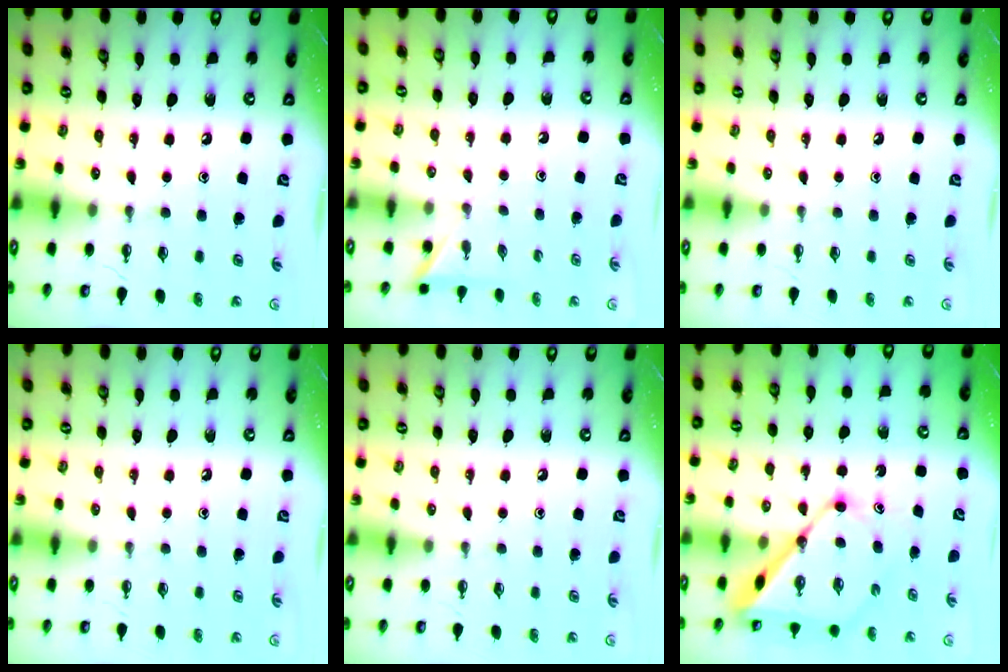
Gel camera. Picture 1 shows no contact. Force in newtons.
{"total": 2.3, "press": 2.3, "slide": 0.2}
{"total": 0.0}
{"total": 0.0}
{"total": 0.0}
{"total": 12.2, "press": 12.1, "slide": 1.2}